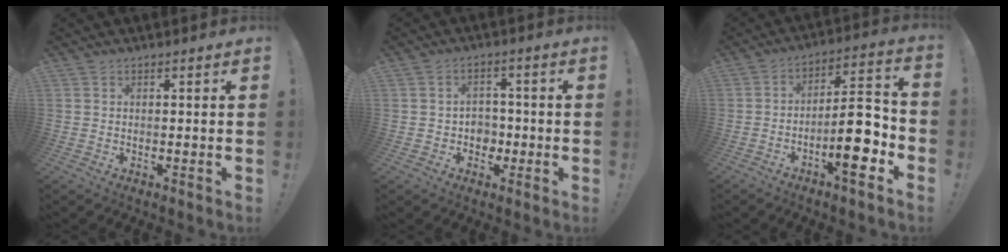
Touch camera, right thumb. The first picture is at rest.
{"total": 5.4, "force": [-0.3, 5.2, 1.6], "torque": [-0.021, -0.003, -0.004]}
{"total": 14.9, "force": [-5.6, 4.6, 13.0], "torque": [-0.187, 0.030, -0.094]}